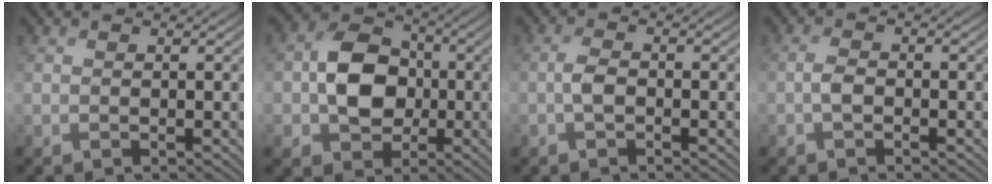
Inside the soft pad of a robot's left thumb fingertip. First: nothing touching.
{"total": 8.8, "force": [-0.8, 7.1, 5.1], "torque": [-0.098, 0.007, -0.030]}
{"total": 2.0, "force": [-0.8, 0.9, 1.6], "torque": [-0.035, 0.005, -0.020]}
{"total": 1.7, "force": [-0.8, 0.8, 1.2], "torque": [-0.025, 0.004, -0.021]}